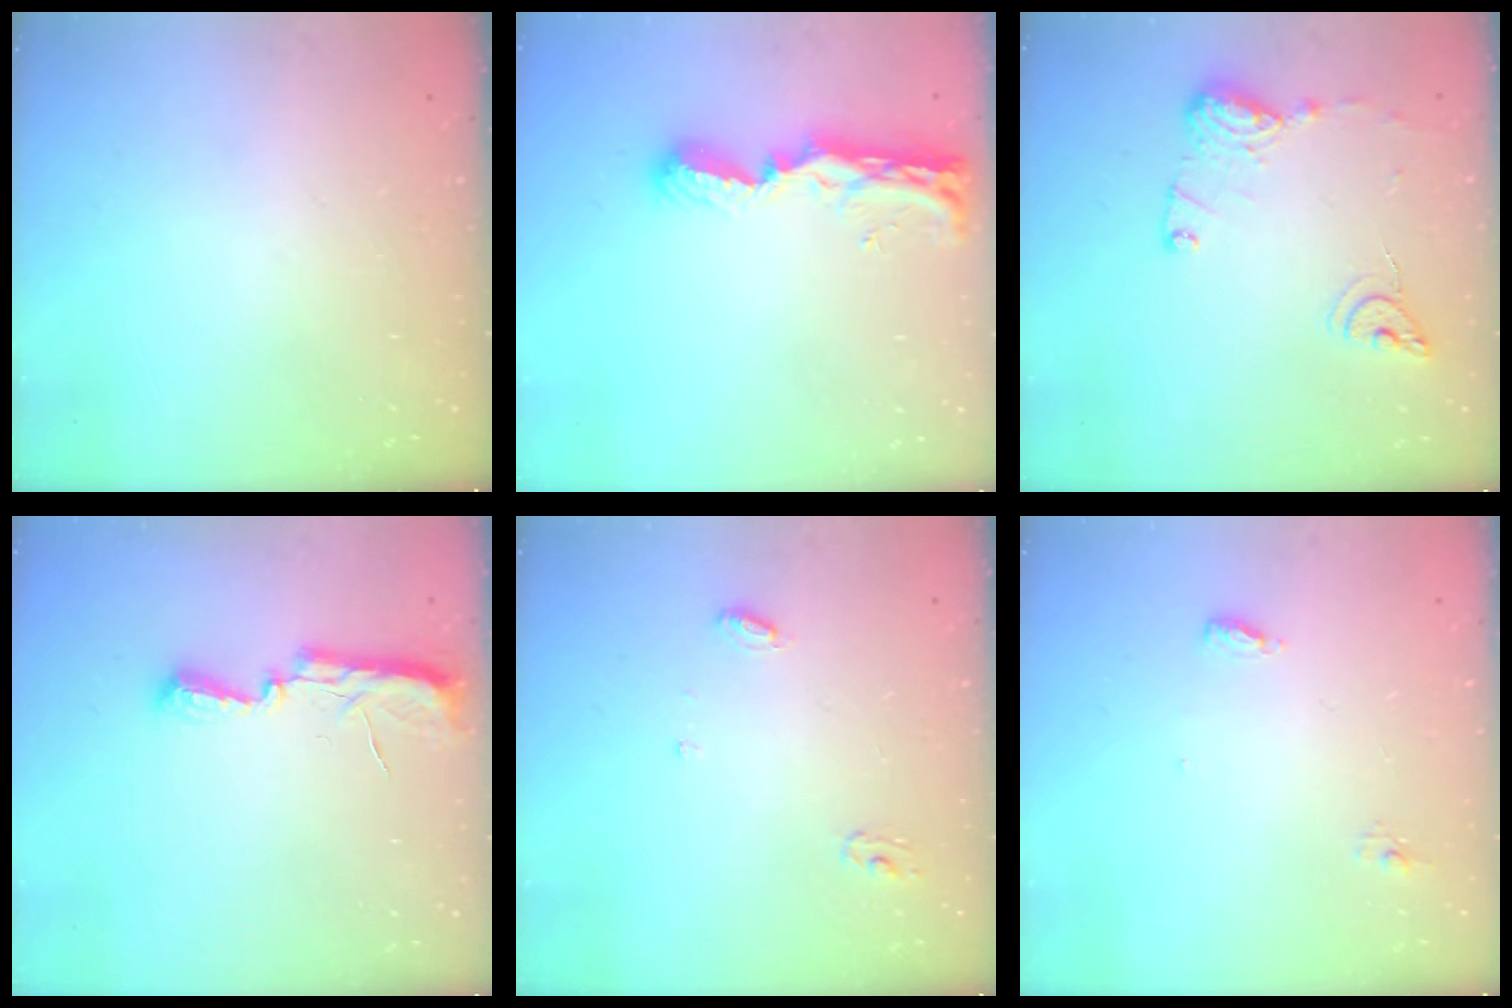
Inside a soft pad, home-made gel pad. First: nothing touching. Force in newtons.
{"total": 9.4, "press": 9.3, "slide": 1.2}
{"total": 12.2, "press": 12.2, "slide": 1.0}
{"total": 7.2, "press": 7.2, "slide": 0.7}
{"total": 4.9, "press": 4.9, "slide": 0.3}
{"total": 4.7, "press": 4.5, "slide": 1.1}